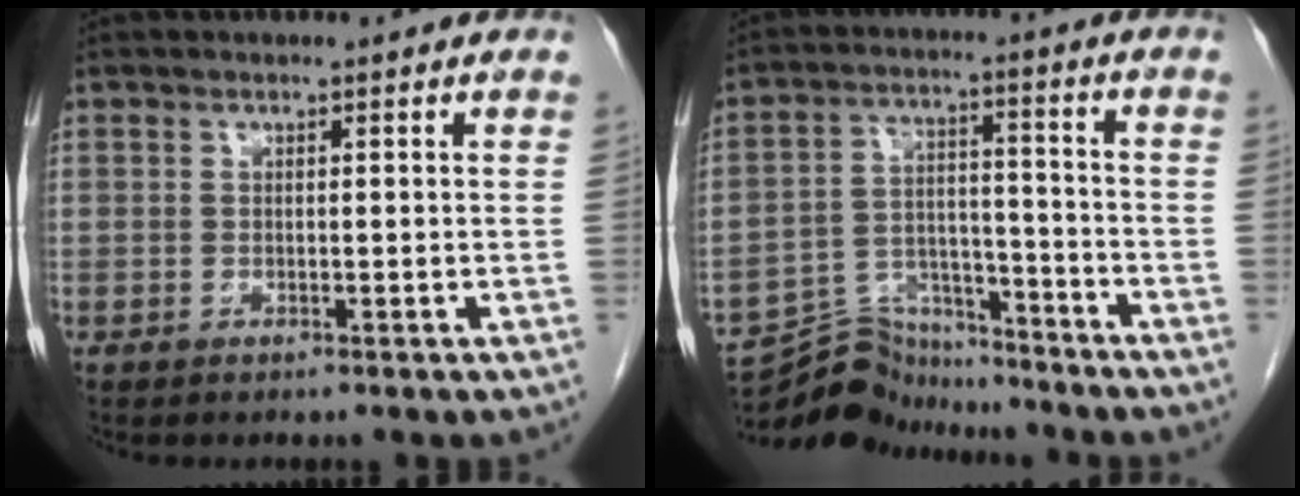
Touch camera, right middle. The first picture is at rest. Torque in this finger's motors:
{"motor_torque": [-0.08, -0.10, -0.02, -0.06]}